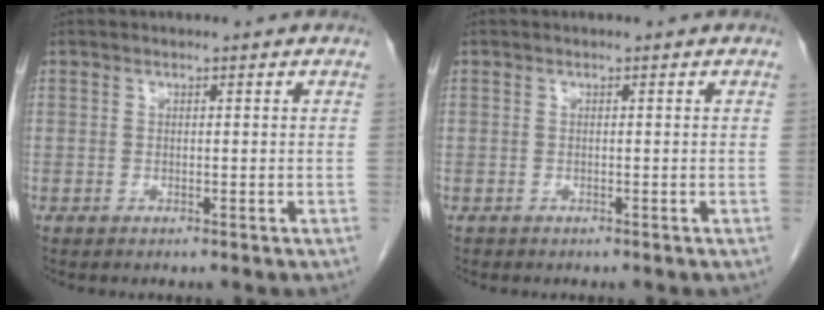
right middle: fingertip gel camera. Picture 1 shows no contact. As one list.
[{"total": 0.0}]